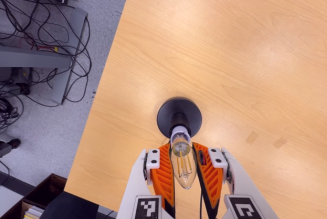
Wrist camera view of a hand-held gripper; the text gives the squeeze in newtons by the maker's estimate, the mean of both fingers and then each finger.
{"total": 21.2, "left": 22.4, "right": 19.9}